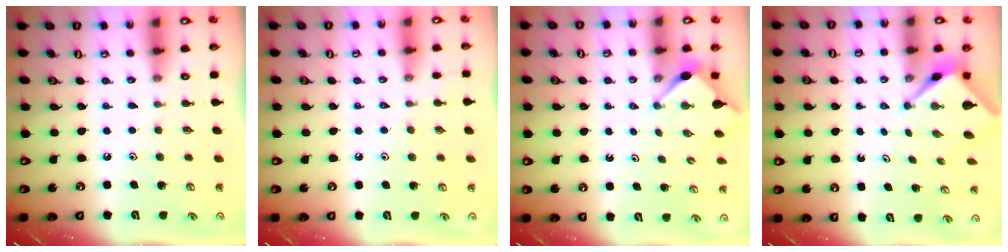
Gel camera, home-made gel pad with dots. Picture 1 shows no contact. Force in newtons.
{"total": 2.4, "press": 2.4, "slide": 0.4}
{"total": 2.9, "press": 2.9, "slide": 0.4}
{"total": 2.5, "press": 2.5, "slide": 0.2}